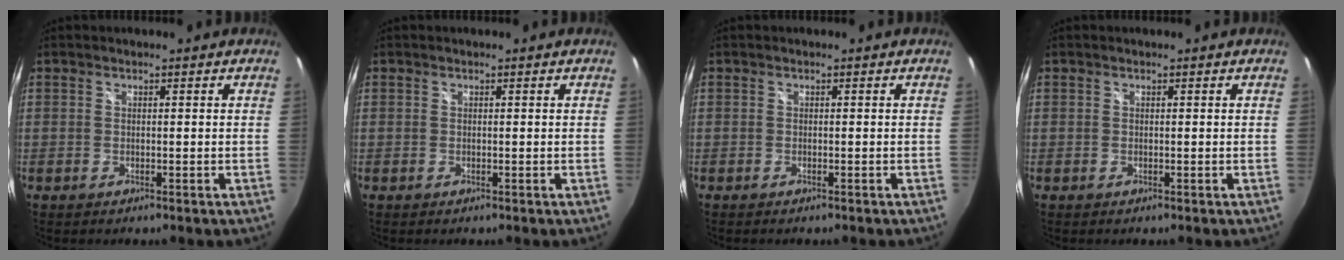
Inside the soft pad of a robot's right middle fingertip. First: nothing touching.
{"total": 0.0}
{"total": 0.7, "force": [-0.6, 0.1, 0.3], "torque": [-0.005, -0.002, -0.009]}
{"total": 0.0}